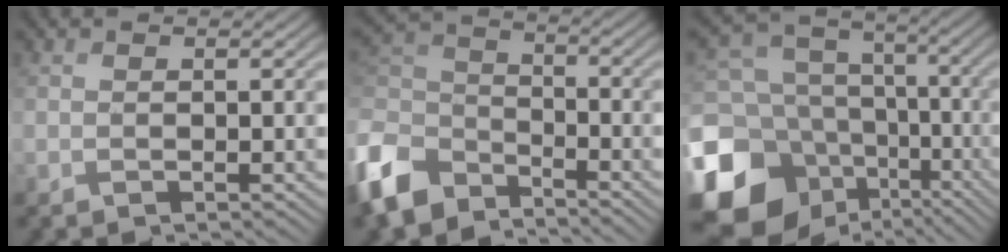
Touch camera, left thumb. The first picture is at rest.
{"total": 9.7, "force": [-6.7, 5.7, 4.1], "torque": [-0.117, -0.013, -0.154]}
{"total": 18.4, "force": [-6.2, 15.1, 8.4], "torque": [-0.264, -0.026, -0.097]}